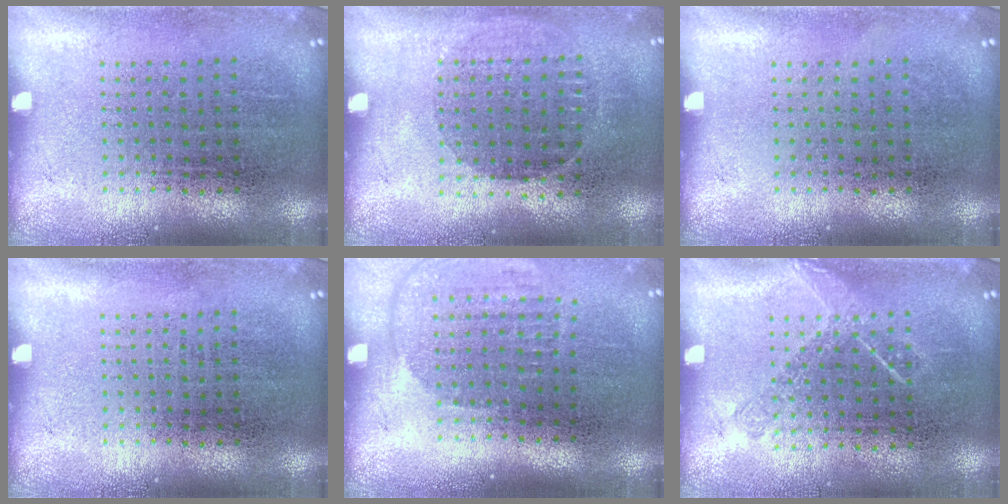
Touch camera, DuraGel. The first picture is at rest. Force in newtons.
{"total": 1.0, "press": 0.8, "slide": 0.5}
{"total": 0.0}
{"total": 0.0}
{"total": 1.8, "press": 1.5, "slide": 0.9}
{"total": 1.2, "press": 1.0, "slide": 0.6}